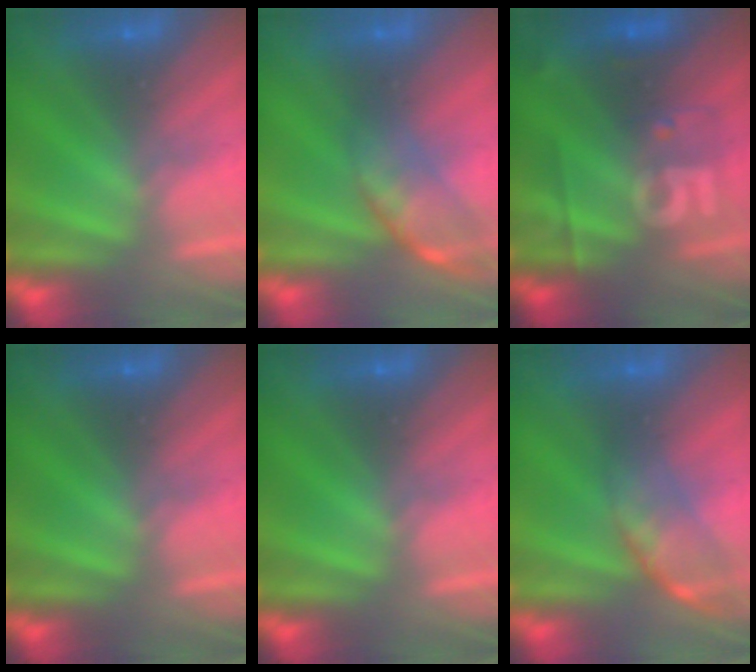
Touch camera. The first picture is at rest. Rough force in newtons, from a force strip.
{"total": 2.6}
{"total": 2.4}
{"total": 0.0}
{"total": 0.0}
{"total": 2.6}